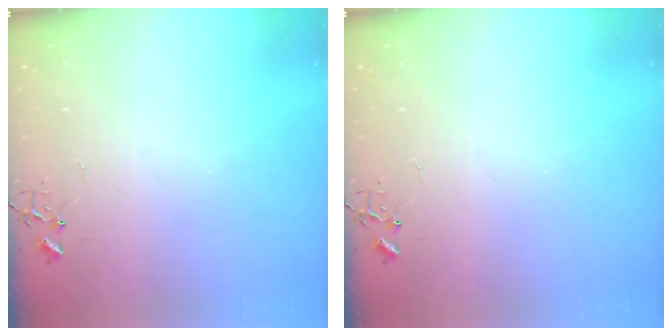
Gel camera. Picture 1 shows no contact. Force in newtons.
{"total": 0.0}